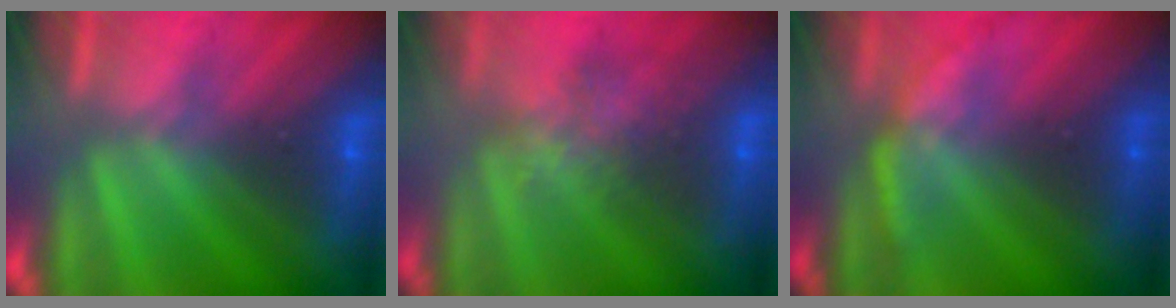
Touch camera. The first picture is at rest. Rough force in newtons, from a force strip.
{"total": 4.4}
{"total": 2.1}